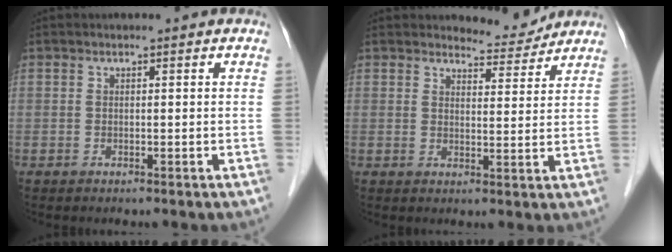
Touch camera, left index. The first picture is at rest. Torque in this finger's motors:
{"motor_torque": [0.50, -0.24, 0.02, 0.00]}